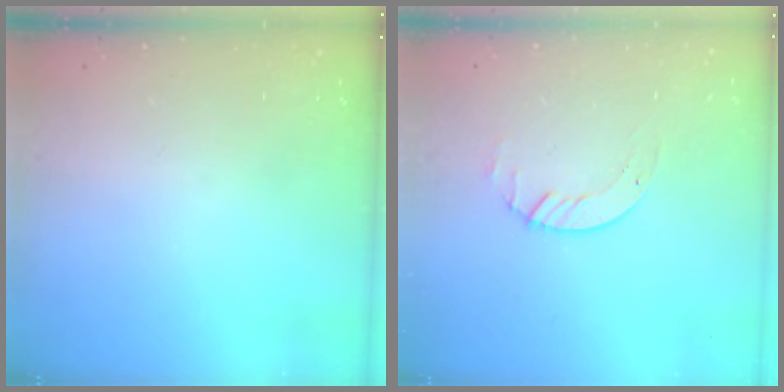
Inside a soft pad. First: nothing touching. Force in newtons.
{"total": 2.7, "press": 2.7, "slide": 0.3}